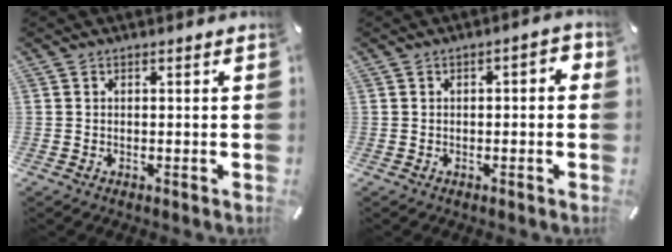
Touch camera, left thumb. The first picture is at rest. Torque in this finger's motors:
{"motor_torque": [0.02, -0.08, 0.17, 0.30, 0.01]}